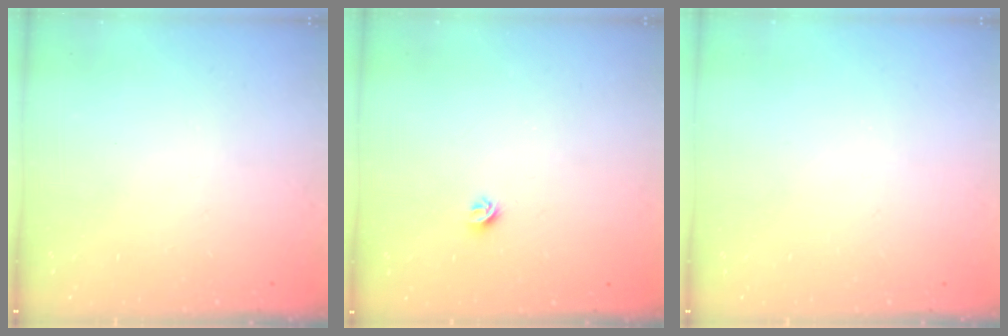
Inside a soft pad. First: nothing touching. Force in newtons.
{"total": 4.2, "press": 4.1, "slide": 0.7}
{"total": 0.0}